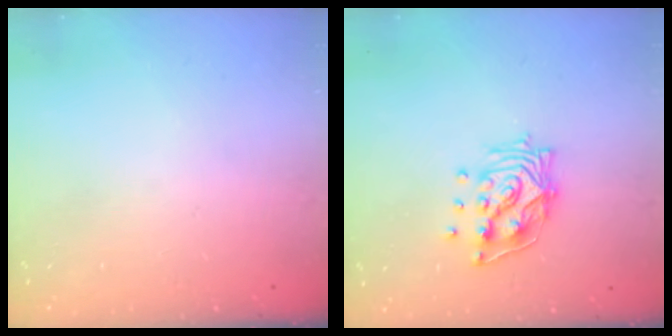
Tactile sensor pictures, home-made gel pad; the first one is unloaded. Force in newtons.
{"total": 11.7, "press": 11.6, "slide": 1.4}